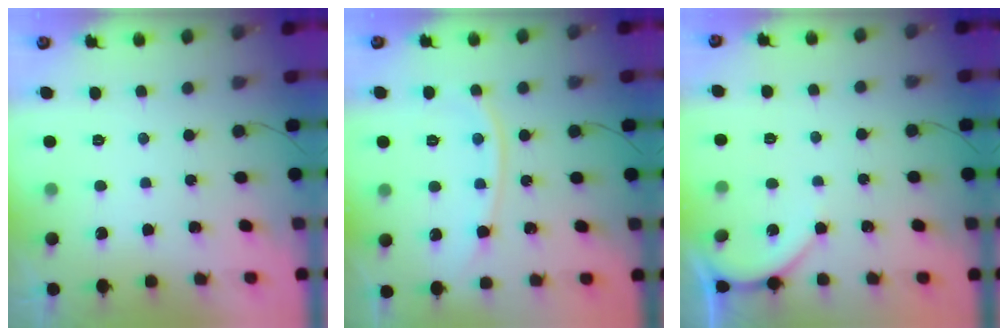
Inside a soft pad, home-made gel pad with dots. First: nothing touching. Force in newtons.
{"total": 9.9, "press": 9.8, "slide": 1.3}
{"total": 3.3, "press": 3.3, "slide": 0.4}